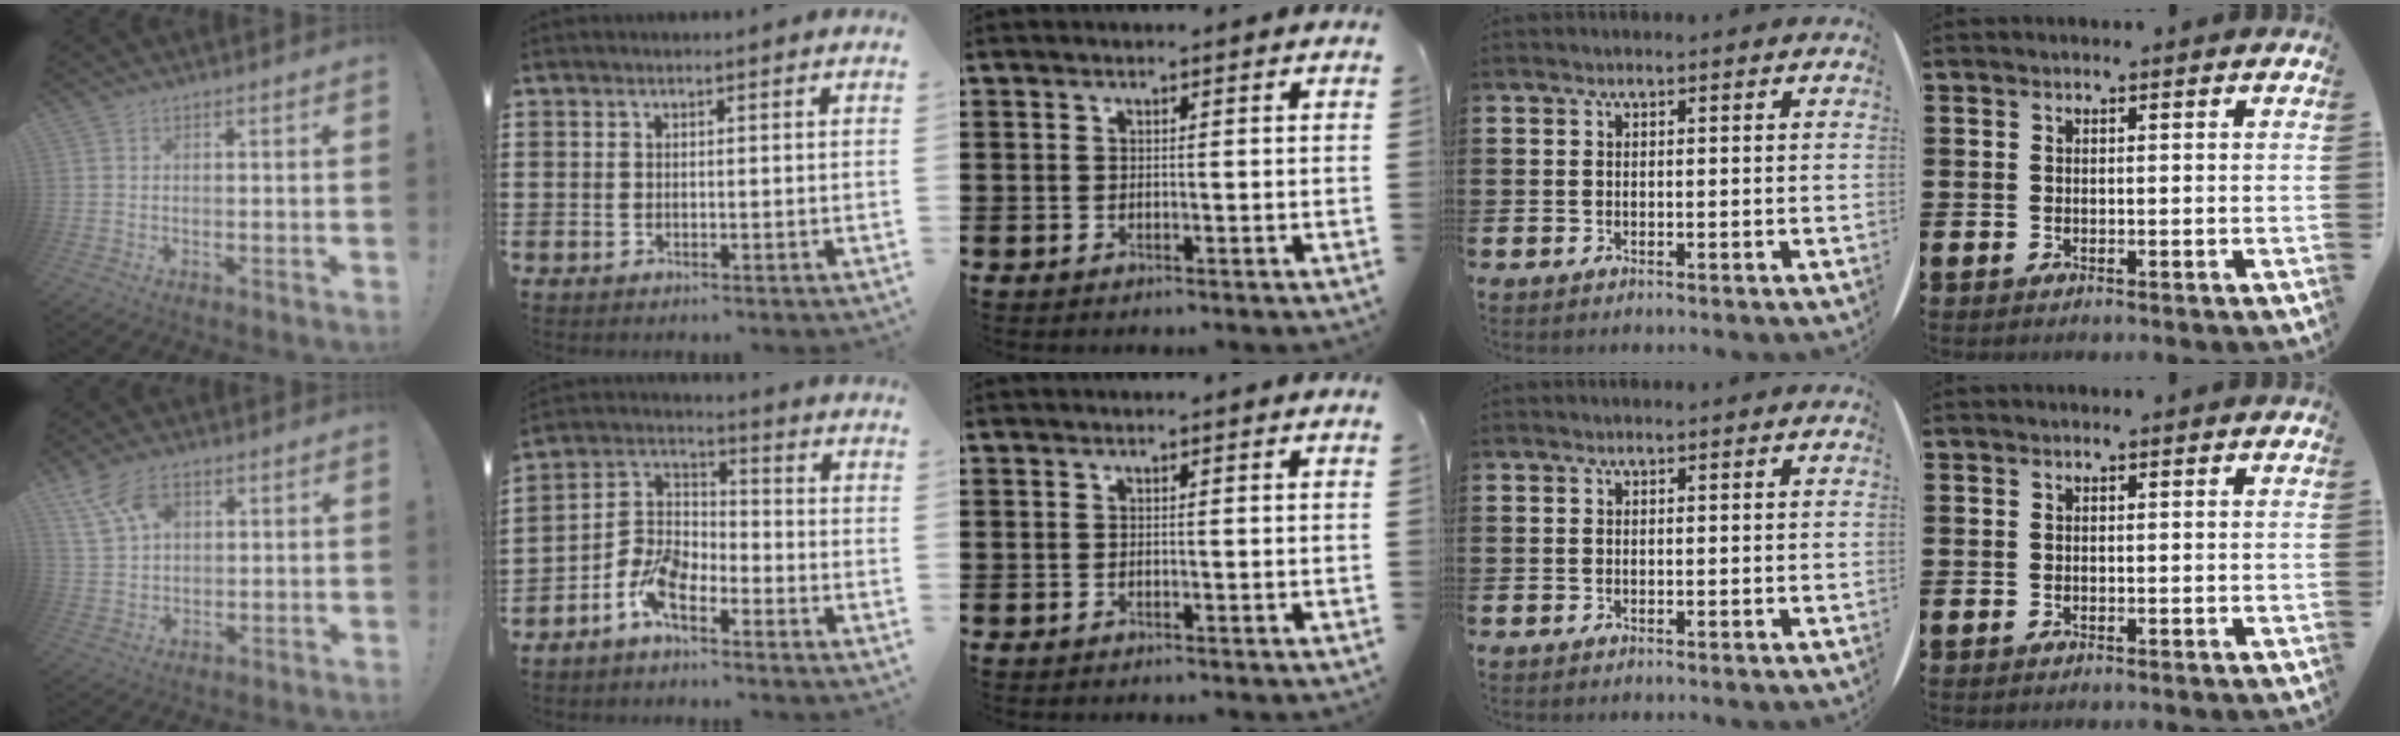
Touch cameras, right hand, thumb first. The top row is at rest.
{"thumb": {"total": 10.0, "force": [4.7, 6.5, 6.1], "torque": [-0.114, -0.009, 0.093]}, "index": {"total": 6.9, "force": [-4.6, 3.2, 4.0], "torque": [-0.111, 0.002, -0.097]}}